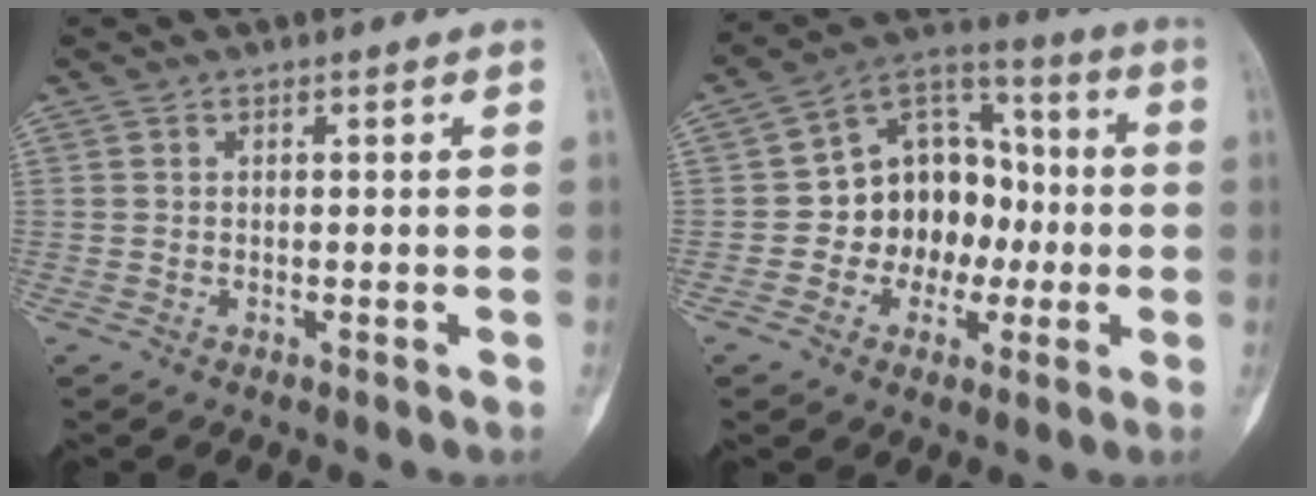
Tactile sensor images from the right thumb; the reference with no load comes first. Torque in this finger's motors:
{"motor_torque": [0.17, 0.35, 1.04, -0.13, 0.05]}